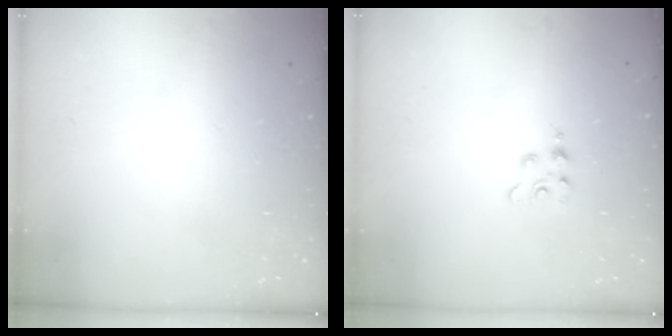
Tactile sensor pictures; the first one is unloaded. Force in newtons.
{"total": 1.8, "press": 1.8, "slide": 0.3}